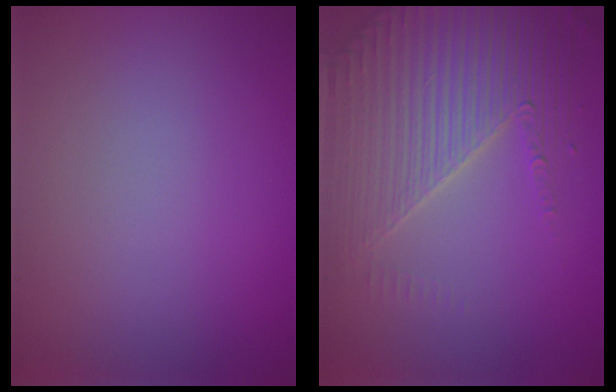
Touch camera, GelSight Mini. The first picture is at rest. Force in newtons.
{"total": 4.8, "press": 4.3, "slide": 2.2}